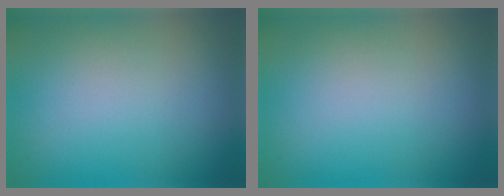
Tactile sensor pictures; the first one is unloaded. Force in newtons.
{"total": 0.0}